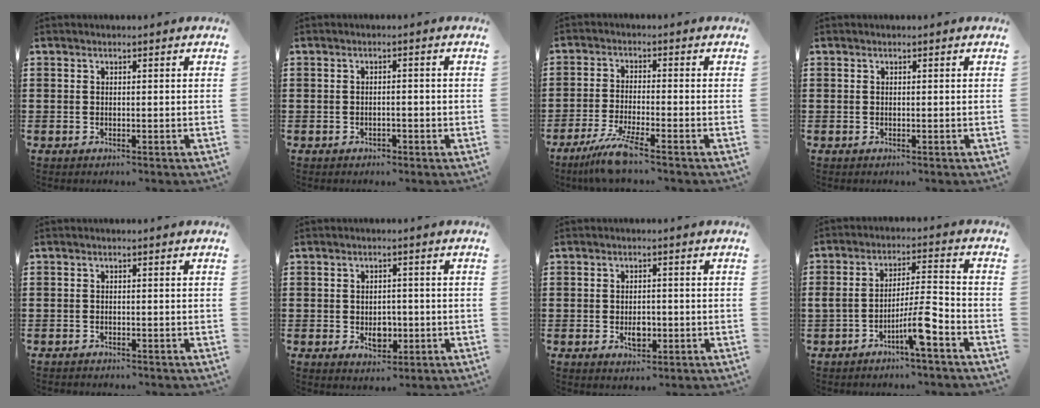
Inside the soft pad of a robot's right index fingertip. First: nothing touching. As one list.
[{"total": 1.2, "force": [-0.8, 0.7, 0.7], "torque": [-0.016, 0.000, -0.016]}, {"total": 5.4, "force": [-4.0, -0.1, 3.6], "torque": [-0.086, -0.021, -0.075]}, {"total": 0.0}, {"total": 0.7, "force": [-0.7, 0.1, 0.1], "torque": [-0.002, -0.001, -0.015]}, {"total": 3.8, "force": [-0.8, 2.5, 2.7], "torque": [-0.044, 0.000, -0.015]}, {"total": 3.0, "force": [-0.7, 1.7, 2.4], "torque": [-0.038, -0.001, -0.013]}, {"total": 8.0, "force": [-4.4, 1.4, 6.6], "torque": [-0.118, 0.006, -0.080]}]